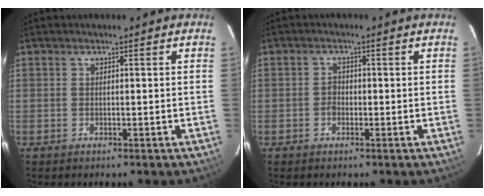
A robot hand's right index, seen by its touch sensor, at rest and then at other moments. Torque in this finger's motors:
{"motor_torque": [0.25, 0.12, 0.15, 0.03]}